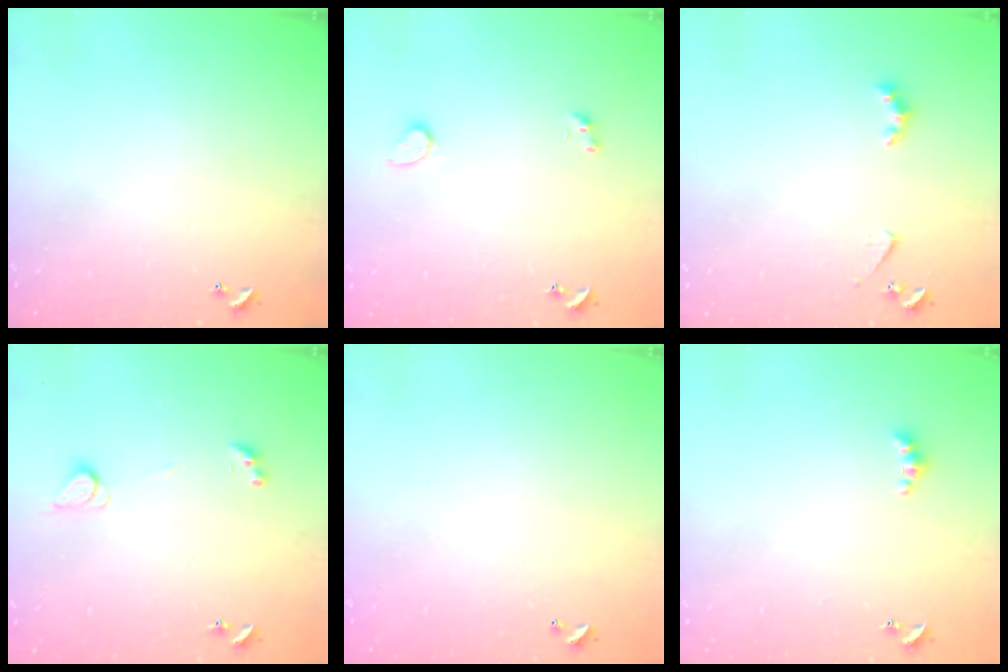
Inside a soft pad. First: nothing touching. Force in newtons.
{"total": 2.9, "press": 2.4, "slide": 1.6}
{"total": 2.8, "press": 2.7, "slide": 0.5}
{"total": 2.2, "press": 2.1, "slide": 0.4}
{"total": 2.9, "press": 2.9, "slide": 0.1}
{"total": 2.8, "press": 2.8, "slide": 0.6}